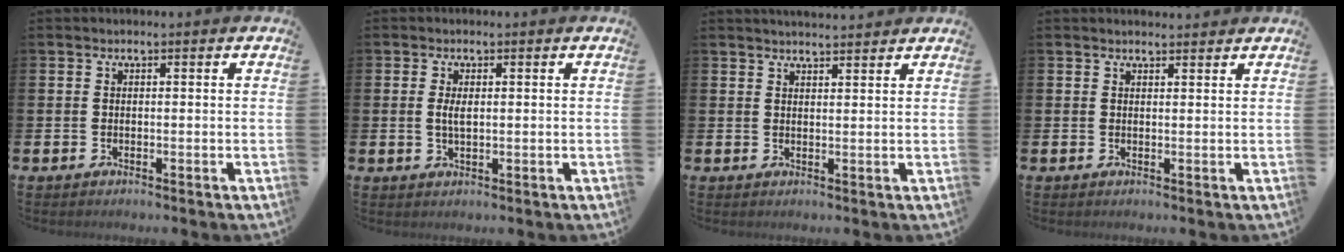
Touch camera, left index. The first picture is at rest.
{"total": 2.3, "force": [0.3, 1.0, 2.1], "torque": [-0.032, 0.001, 0.001]}
{"total": 2.6, "force": [2.6, 0.1, 0.2], "torque": [0.003, -0.016, 0.044]}
{"total": 1.4, "force": [1.4, 0.2, 0.1], "torque": [0.007, -0.006, 0.023]}